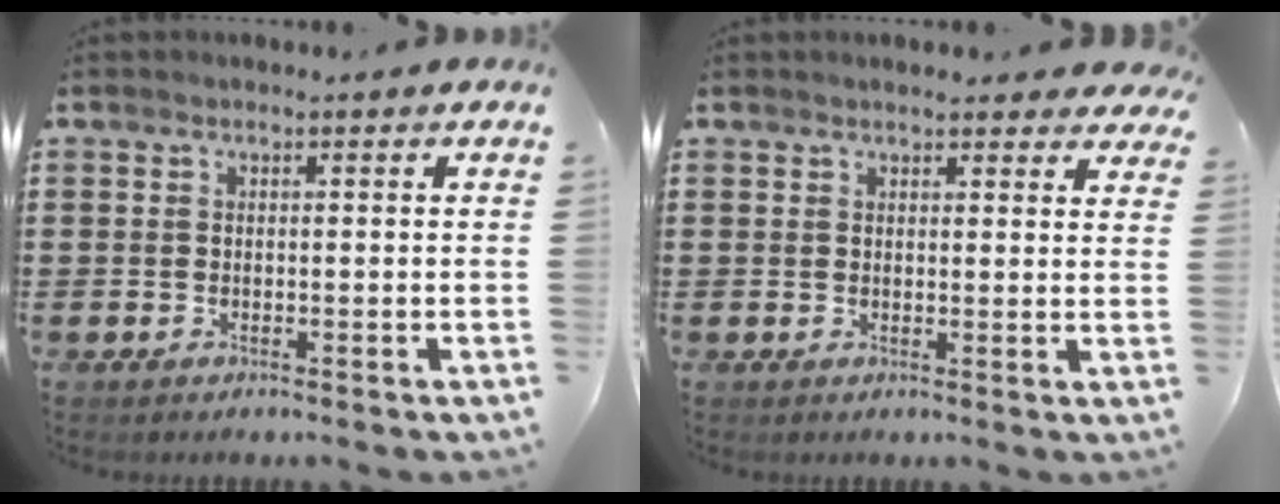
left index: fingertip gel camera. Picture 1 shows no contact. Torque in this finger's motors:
{"motor_torque": [1.17, 0.17, 0.17, 0.01]}